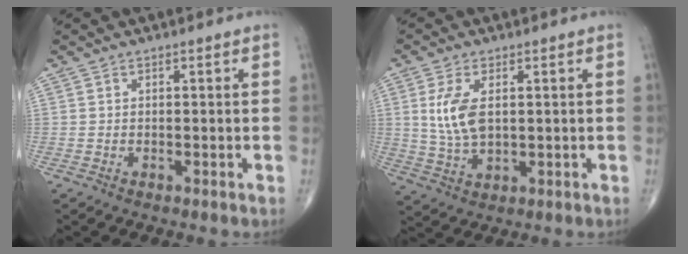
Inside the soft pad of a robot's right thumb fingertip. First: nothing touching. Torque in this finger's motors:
{"motor_torque": [-0.14, 0.49, 0.26, 0.06, 0.21]}